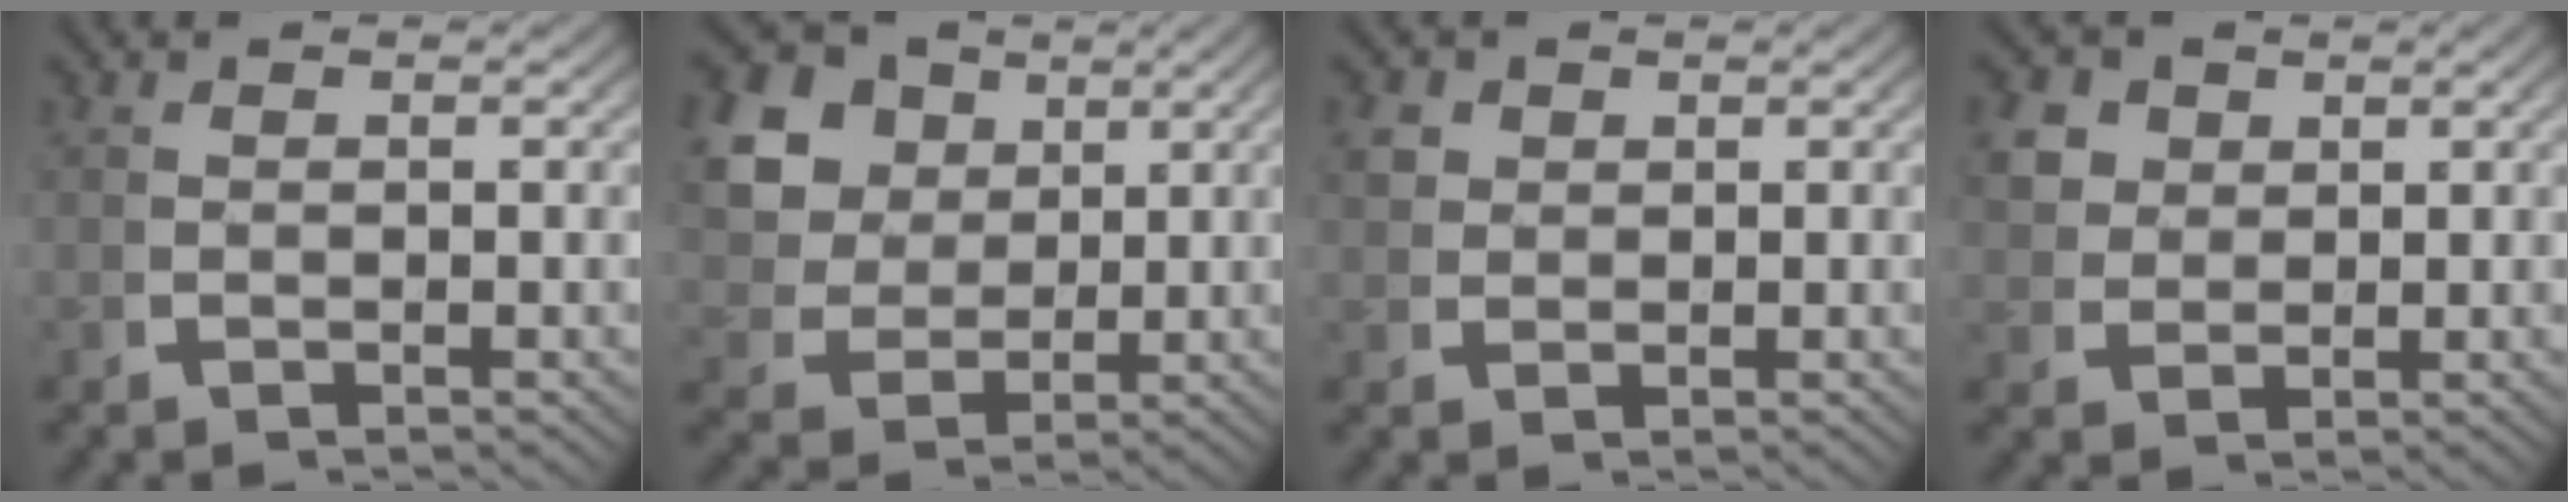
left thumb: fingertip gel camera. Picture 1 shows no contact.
{"total": 11.6, "force": [3.4, 9.5, 5.8], "torque": [-0.137, -0.015, 0.053]}
{"total": 2.5, "force": [1.3, 1.9, 1.0], "torque": [-0.021, -0.006, 0.029]}
{"total": 4.8, "force": [2.2, 3.7, 2.2], "torque": [-0.049, -0.008, 0.046]}